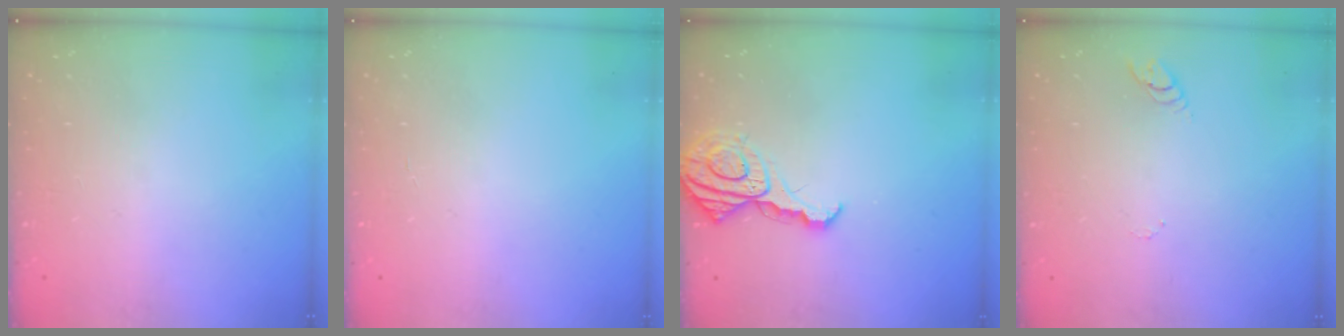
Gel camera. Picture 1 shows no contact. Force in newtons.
{"total": 2.5, "press": 2.5, "slide": 0.3}
{"total": 12.3, "press": 12.3, "slide": 0.8}
{"total": 3.1, "press": 3.1, "slide": 0.3}